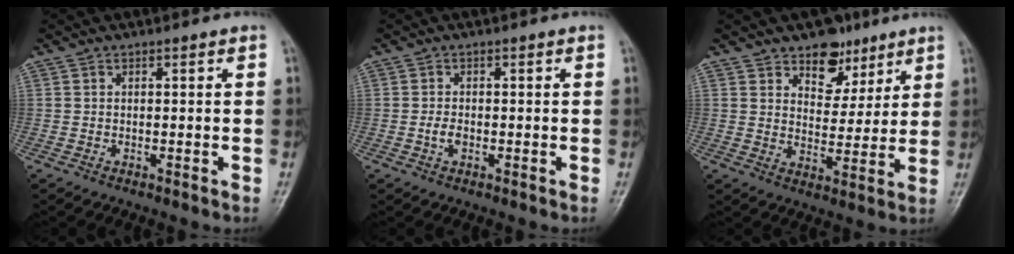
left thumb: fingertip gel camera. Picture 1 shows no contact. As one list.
[{"total": 1.8, "force": [-0.4, 1.1, 1.3], "torque": [-0.025, 0.001, -0.010]}, {"total": 8.7, "force": [5.9, 5.6, 3.3], "torque": [-0.012, -0.031, 0.092]}]